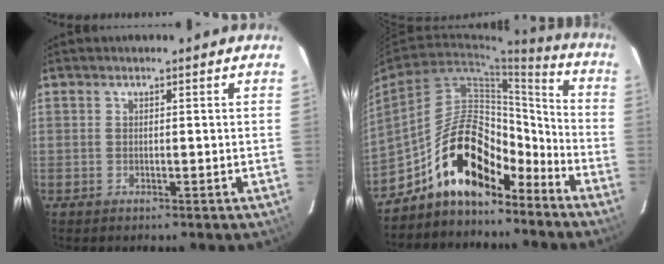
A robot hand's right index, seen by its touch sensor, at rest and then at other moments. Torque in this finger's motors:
{"motor_torque": [1.18, -0.96, 1.05, 0.21]}